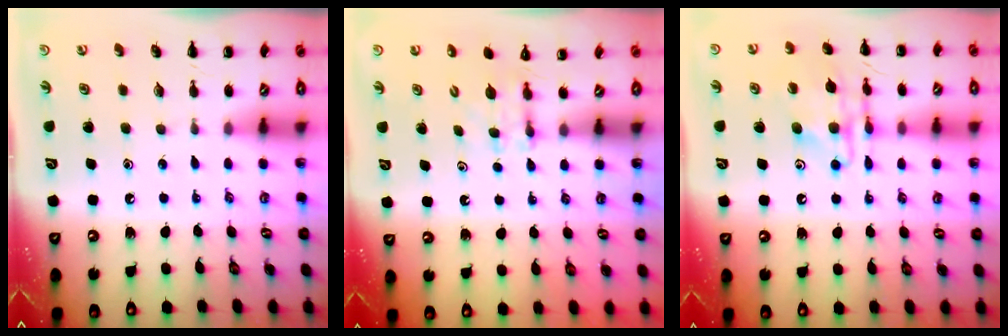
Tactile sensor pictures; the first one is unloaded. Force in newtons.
{"total": 3.4, "press": 3.1, "slide": 1.4}
{"total": 13.9, "press": 13.7, "slide": 2.5}